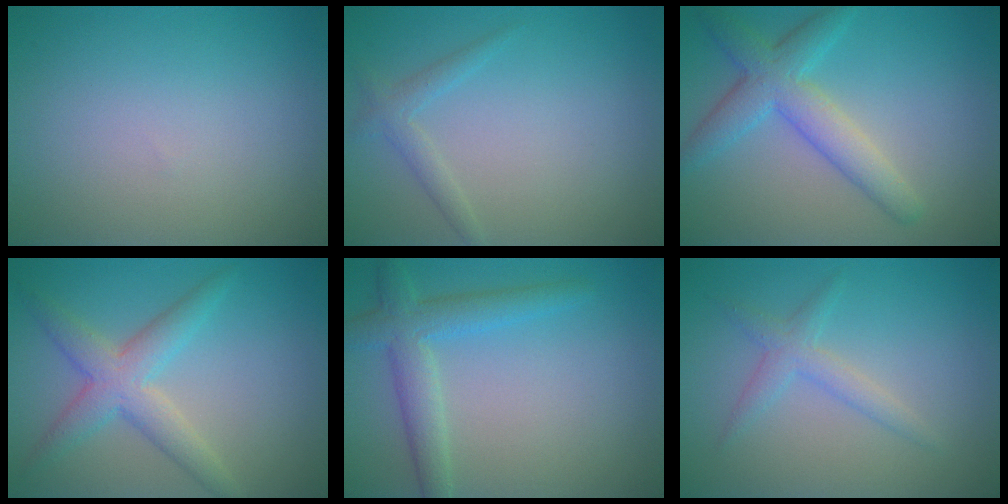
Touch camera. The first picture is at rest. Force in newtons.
{"total": 1.5, "press": 1.5, "slide": 0.1}
{"total": 4.7, "press": 4.7, "slide": 0.1}
{"total": 4.2, "press": 4.2, "slide": 0.2}
{"total": 3.8, "press": 3.8, "slide": 0.1}
{"total": 2.0, "press": 2.0, "slide": 0.1}